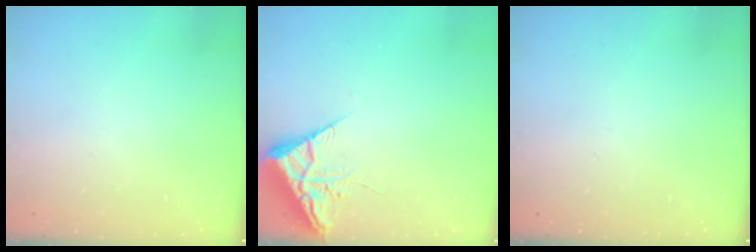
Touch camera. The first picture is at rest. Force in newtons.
{"total": 7.0, "press": 7.0, "slide": 0.7}
{"total": 0.0}